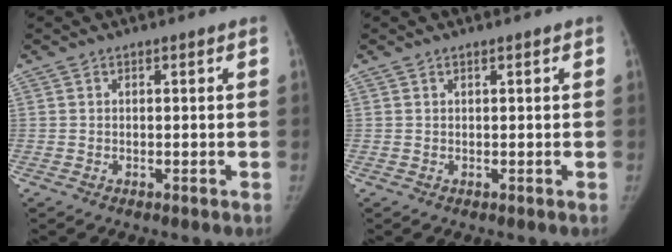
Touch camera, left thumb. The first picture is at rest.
{"total": 0.0}